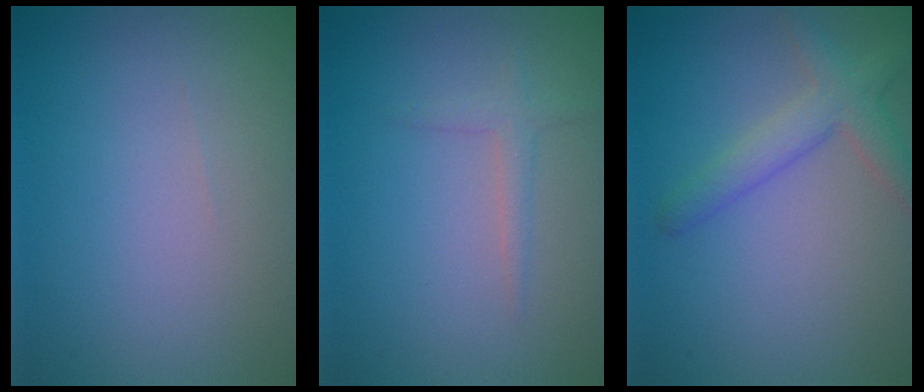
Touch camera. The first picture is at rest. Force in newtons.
{"total": 1.3, "press": 1.3, "slide": 0.1}
{"total": 3.2, "press": 3.2, "slide": 0.2}